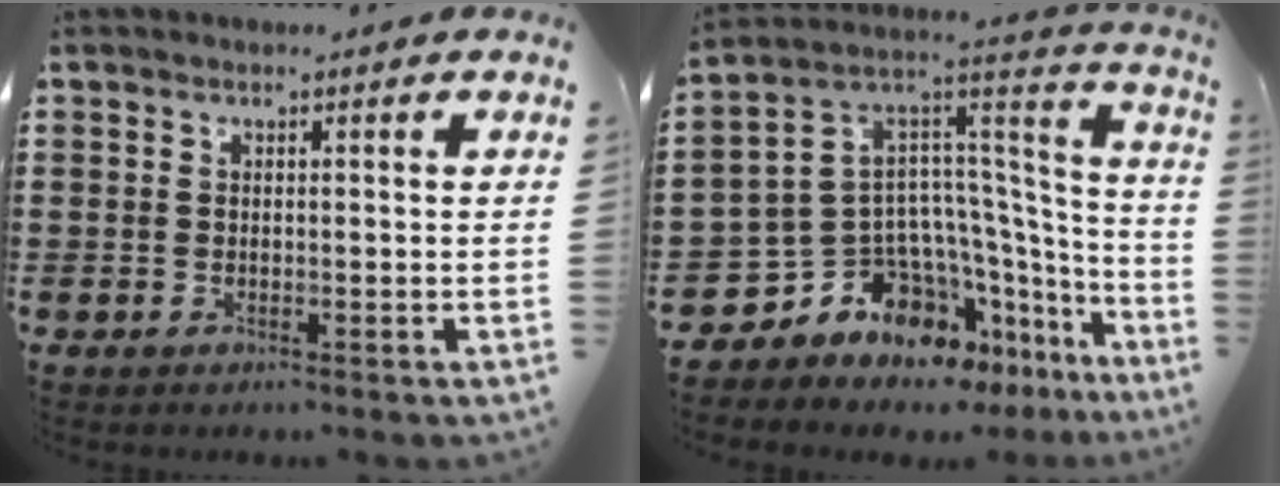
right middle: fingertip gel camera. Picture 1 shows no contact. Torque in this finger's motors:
{"motor_torque": [2.14, 0.00, 0.47, 0.14]}